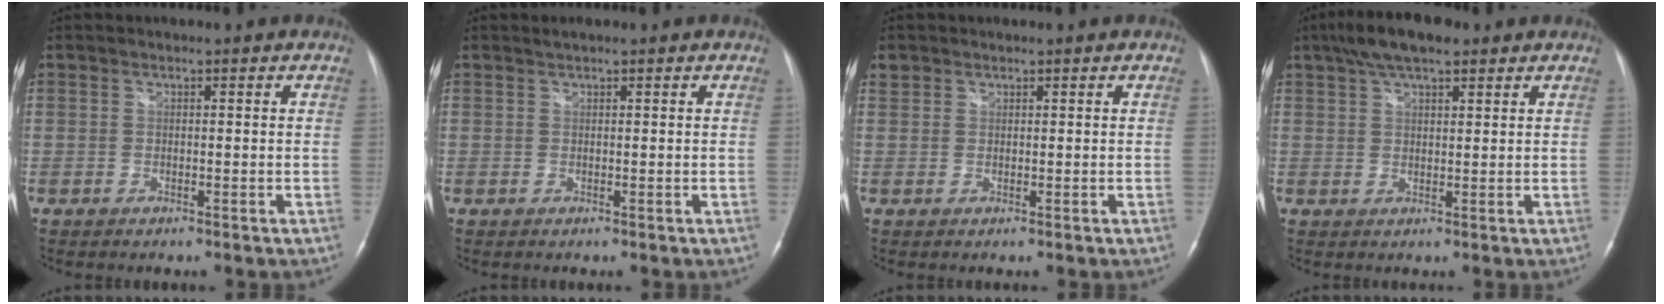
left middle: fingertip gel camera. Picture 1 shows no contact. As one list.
[{"total": 0.6, "force": [0.6, 0.0, 0.3], "torque": [-0.008, 0.006, 0.013]}, {"total": 1.4, "force": [0.9, 1.0, 0.1], "torque": [0.003, 0.012, 0.016]}, {"total": 8.1, "force": [5.6, 2.5, 5.3], "torque": [-0.101, 0.024, 0.094]}]